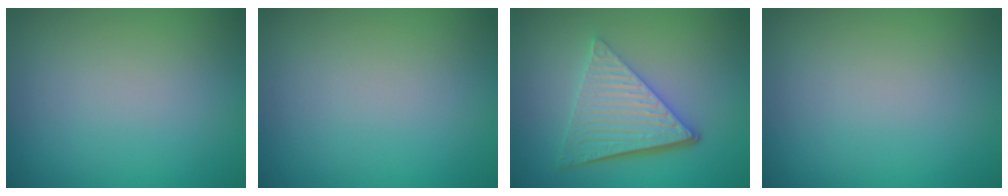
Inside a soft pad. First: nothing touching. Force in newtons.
{"total": 0.0}
{"total": 6.1, "press": 4.2, "slide": 4.5}
{"total": 0.0}